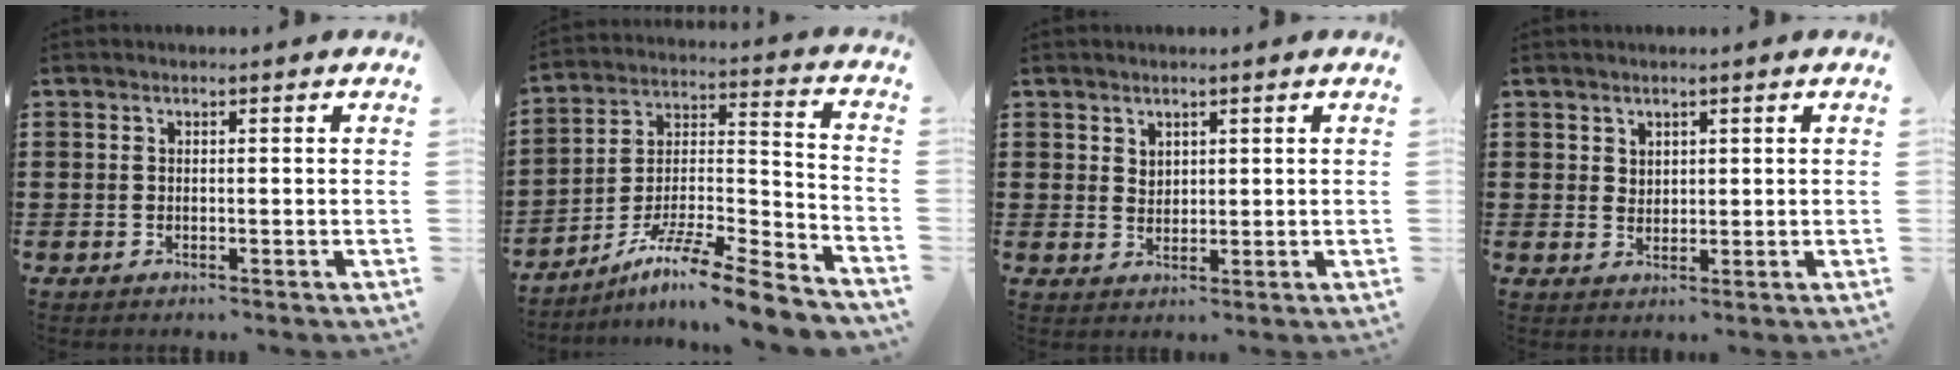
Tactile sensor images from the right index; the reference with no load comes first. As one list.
[{"total": 10.5, "force": [-8.4, 0.2, 6.3], "torque": [-0.096, 0.009, -0.161]}, {"total": 1.8, "force": [1.7, 0.6, 0.1], "torque": [0.001, 0.004, 0.034]}, {"total": 1.8, "force": [1.6, 0.6, 0.1], "torque": [0.000, 0.005, 0.033]}]